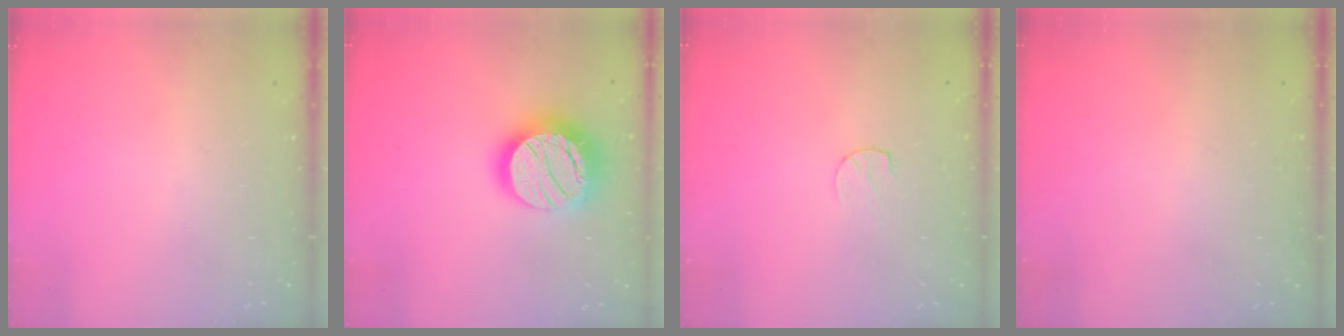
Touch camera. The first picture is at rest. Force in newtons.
{"total": 19.6, "press": 19.5, "slide": 1.3}
{"total": 5.8, "press": 5.8, "slide": 0.5}
{"total": 0.0}